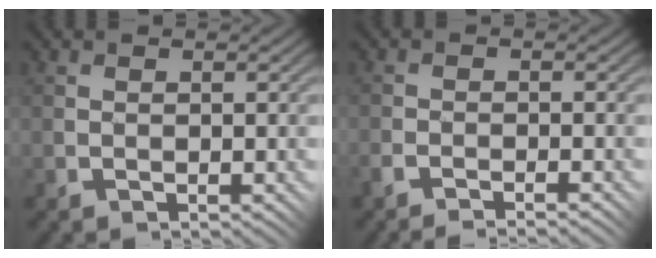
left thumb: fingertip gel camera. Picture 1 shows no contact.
{"total": 2.6, "force": [-2.3, 0.2, 1.2], "torque": [-0.025, 0.004, -0.051]}